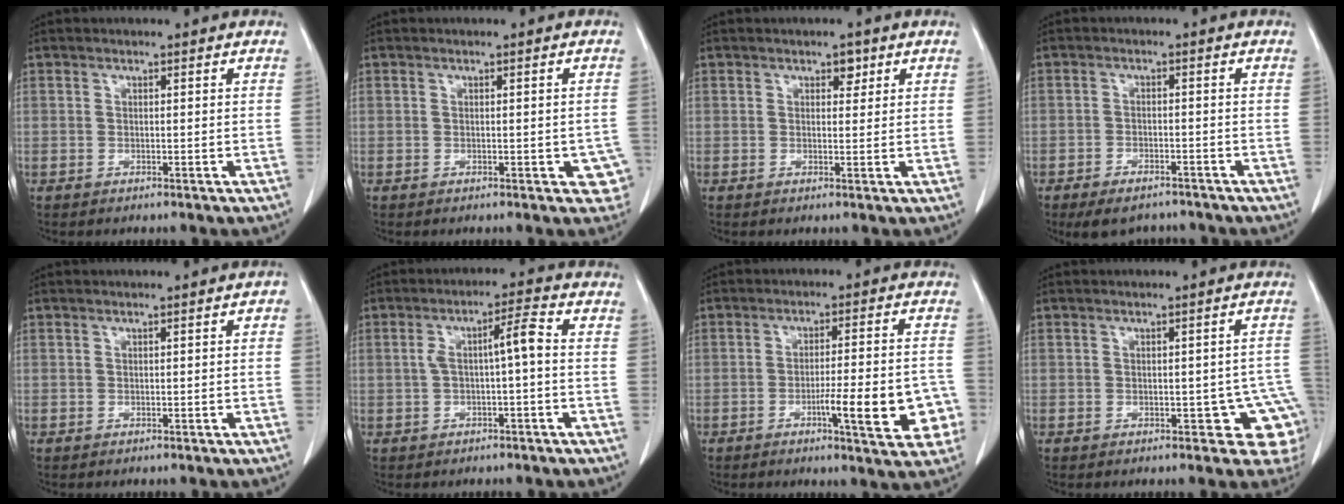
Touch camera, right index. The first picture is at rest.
{"total": 4.0, "force": [-1.2, 1.6, 3.4], "torque": [-0.018, 0.003, -0.013]}
{"total": 1.7, "force": [1.0, 1.1, 0.9], "torque": [-0.010, 0.001, 0.013]}
{"total": 6.8, "force": [-5.5, 3.1, 2.4], "torque": [-0.032, -0.001, -0.080]}
{"total": 0.9, "force": [0.0, 0.3, 0.9], "torque": [-0.005, 0.003, 0.000]}
{"total": 5.0, "force": [-0.1, 0.6, 4.9], "torque": [-0.086, 0.021, 0.001]}
{"total": 11.6, "force": [-4.0, 1.9, 10.7], "torque": [-0.134, 0.011, -0.050]}
{"total": 7.1, "force": [-1.7, 3.2, 6.1], "torque": [-0.042, 0.012, -0.018]}